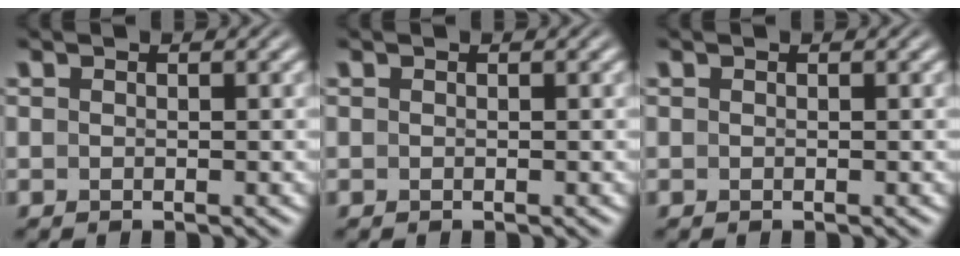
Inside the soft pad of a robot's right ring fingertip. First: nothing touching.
{"total": 0.0}
{"total": 0.0}